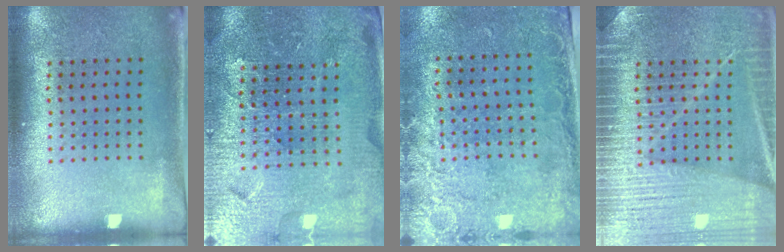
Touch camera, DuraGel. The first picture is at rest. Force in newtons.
{"total": 4.8, "press": 4.5, "slide": 1.6}
{"total": 2.5, "press": 2.1, "slide": 1.4}
{"total": 6.8, "press": 6.7, "slide": 1.0}